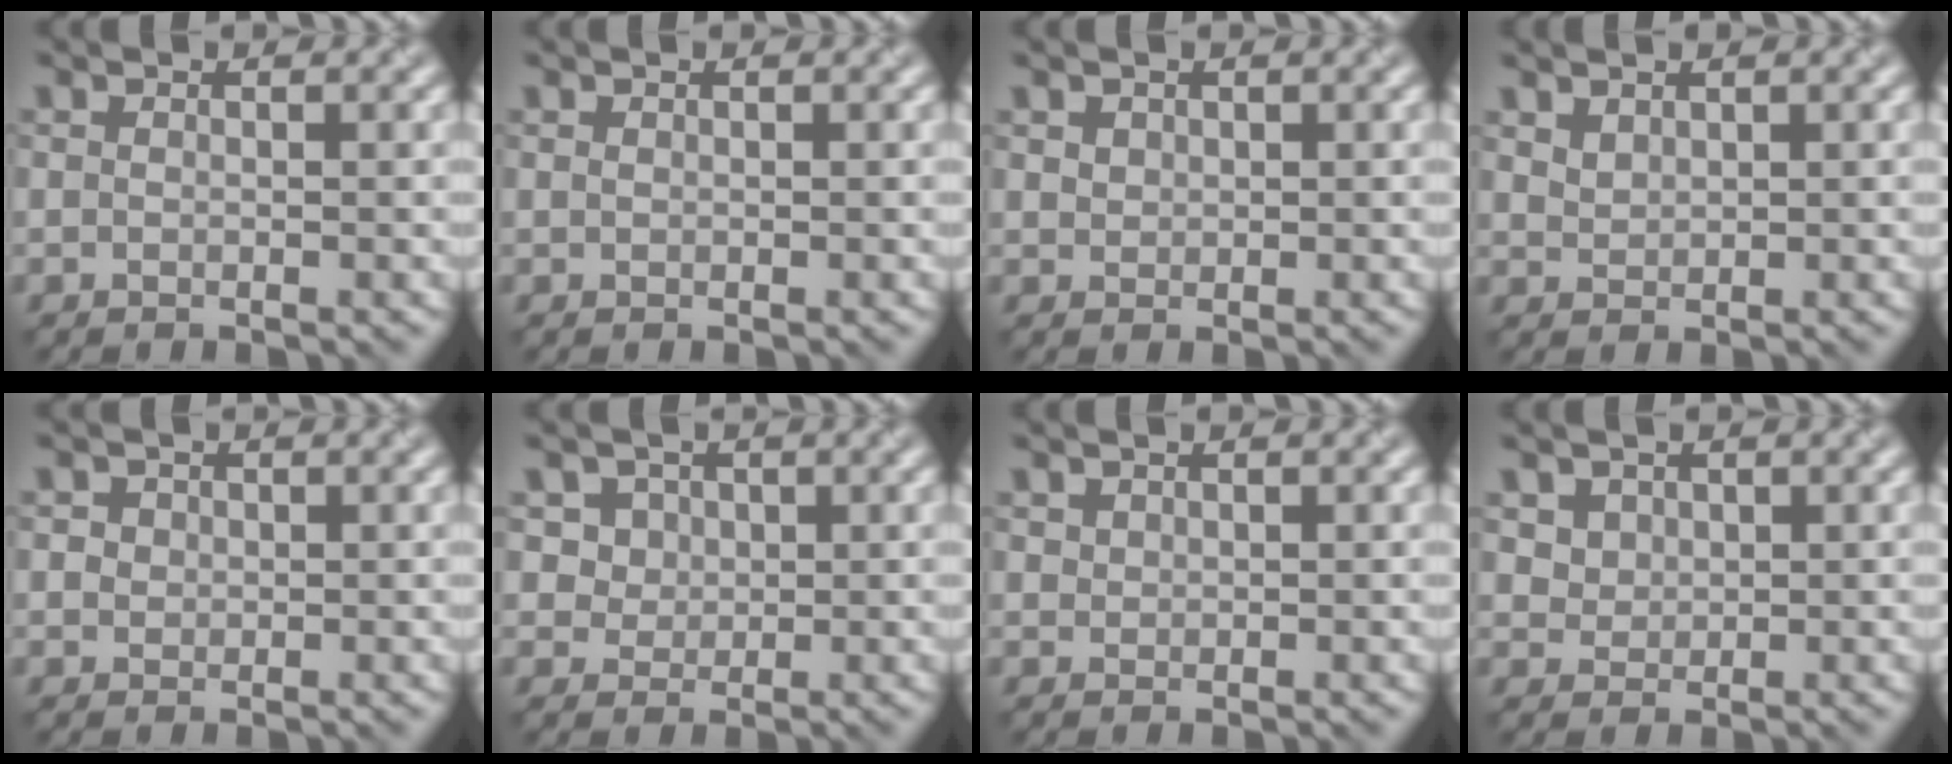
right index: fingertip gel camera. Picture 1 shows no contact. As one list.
[{"total": 0.0}, {"total": 0.9, "force": [0.6, 0.7, 0.2], "torque": [-0.003, -0.002, 0.015]}, {"total": 1.3, "force": [1.1, 0.6, 0.4], "torque": [-0.013, 0.000, 0.026]}, {"total": 1.4, "force": [0.5, 1.2, 0.4], "torque": [-0.006, 0.002, 0.014]}, {"total": 4.6, "force": [2.2, 3.7, 1.8], "torque": [-0.035, 0.003, 0.036]}, {"total": 0.7, "force": [0.6, 0.4, 0.1], "torque": [-0.001, -0.001, 0.016]}, {"total": 3.1, "force": [1.8, 2.2, 1.3], "torque": [-0.046, -0.001, 0.050]}]